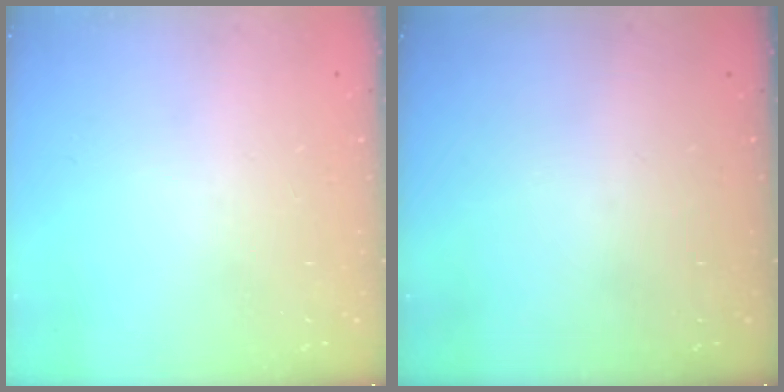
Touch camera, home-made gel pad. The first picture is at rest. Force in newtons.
{"total": 0.0}